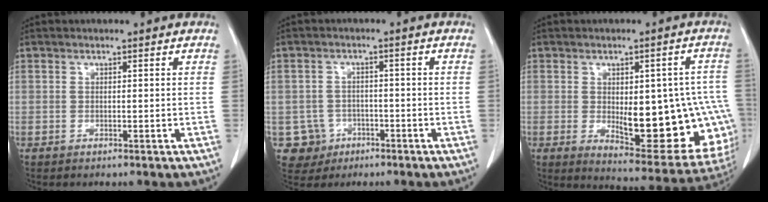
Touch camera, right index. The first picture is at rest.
{"total": 5.0, "force": [-1.9, 4.6, 0.0], "torque": [0.004, 0.012, -0.028]}
{"total": 19.5, "force": [-2.9, 7.5, 17.8], "torque": [-0.166, 0.015, -0.006]}